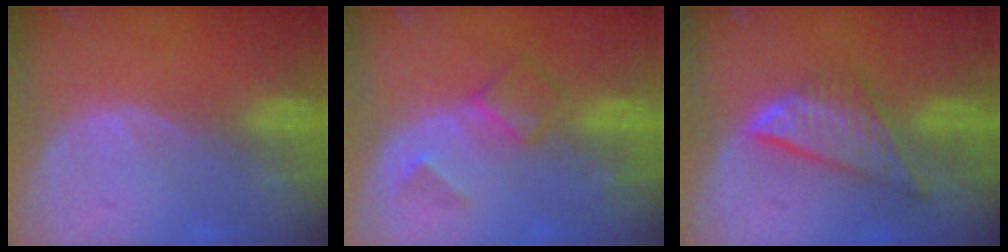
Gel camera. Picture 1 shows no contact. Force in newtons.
{"total": 4.8, "press": 4.6, "slide": 1.4}
{"total": 8.4, "press": 7.2, "slide": 4.3}